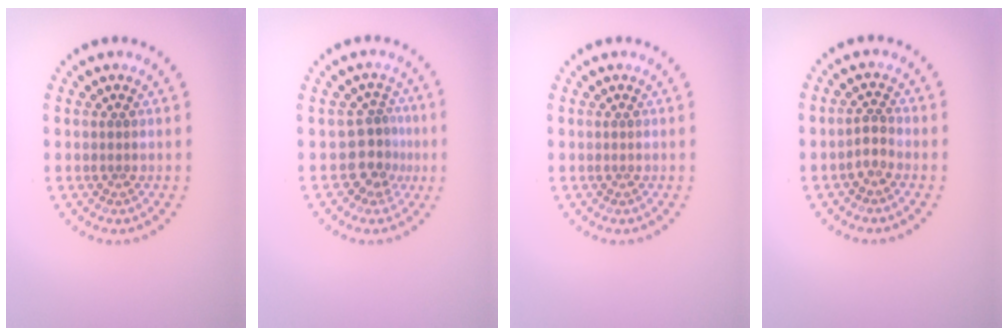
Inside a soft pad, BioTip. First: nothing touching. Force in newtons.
{"total": 2.9, "press": 2.1, "slide": 2.0}
{"total": 0.0}
{"total": 1.4, "press": 1.0, "slide": 1.0}